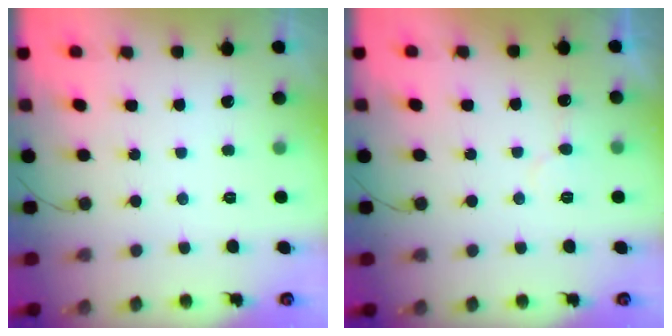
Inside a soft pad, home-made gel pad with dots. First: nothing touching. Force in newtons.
{"total": 6.5, "press": 6.5, "slide": 0.4}